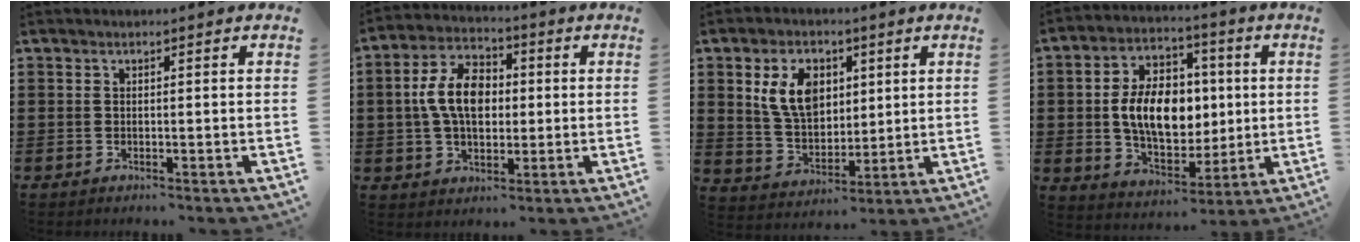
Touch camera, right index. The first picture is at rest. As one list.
[{"total": 9.3, "force": [0.5, 5.9, 7.2], "torque": [-0.163, 0.017, 0.004]}, {"total": 8.8, "force": [3.0, 6.0, 5.7], "torque": [-0.131, 0.016, 0.051]}, {"total": 11.1, "force": [0.6, 7.6, 8.1], "torque": [-0.160, 0.010, 0.006]}]